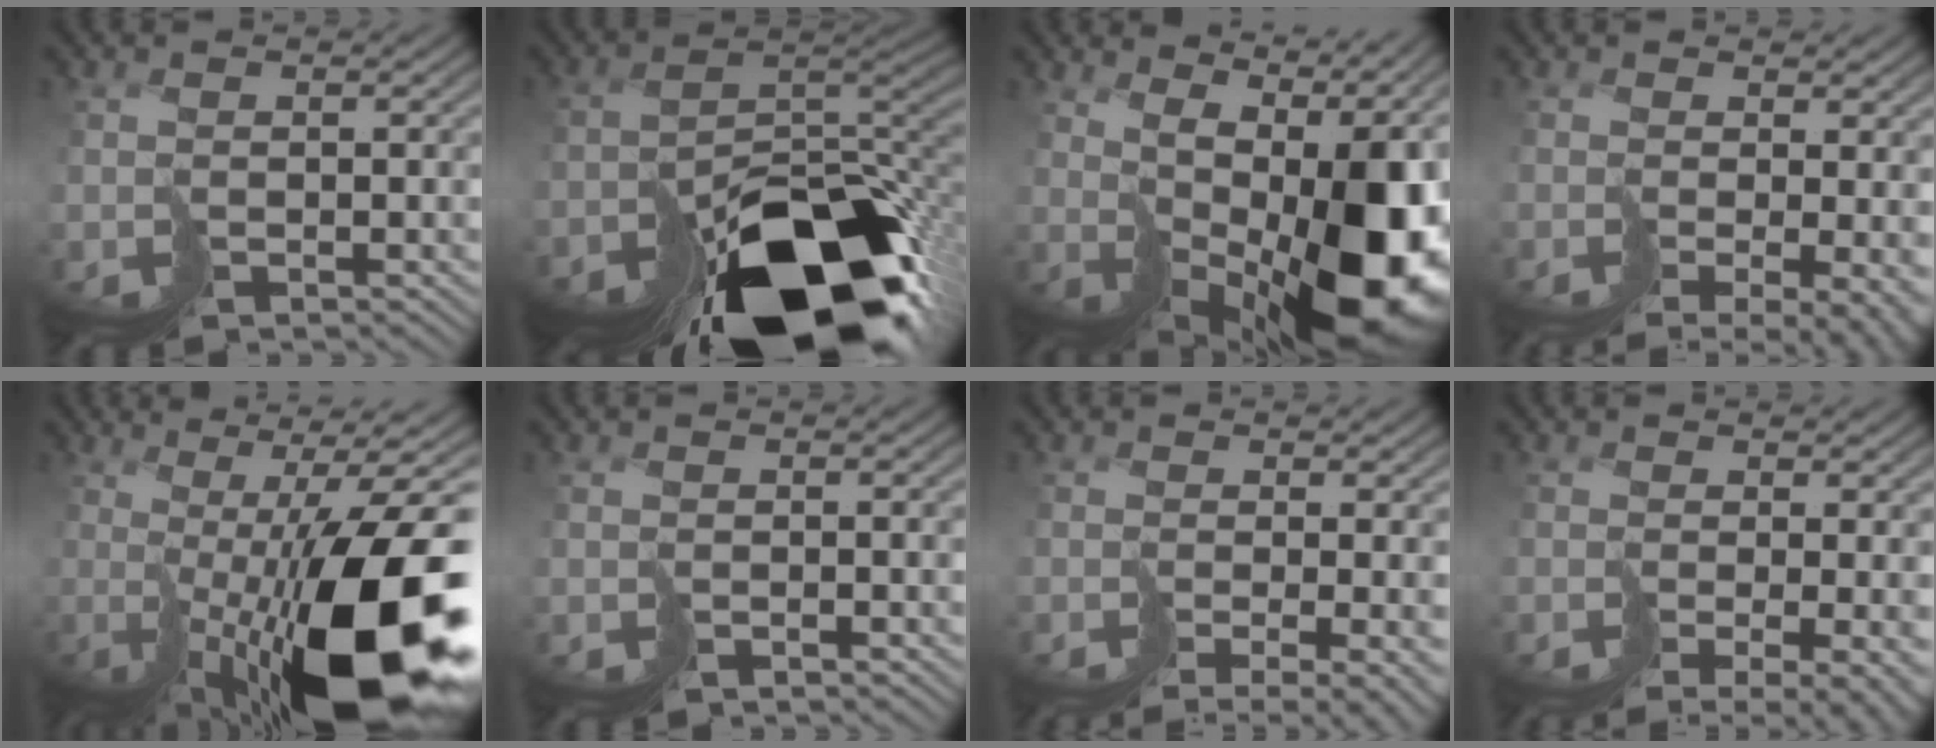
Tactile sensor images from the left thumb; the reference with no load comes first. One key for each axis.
{"total": 18.1, "fx": -12.5, "fy": 8.3, "fz": 10.2, "tx": -0.153, "ty": -0.043, "tz": -0.163}
{"total": 15.2, "fx": 3.2, "fy": 7.1, "fz": 13.1, "tx": -0.132, "ty": -0.009, "tz": 0.081}
{"total": 8.7, "fx": -3.3, "fy": 3.1, "fz": 7.4, "tx": -0.116, "ty": -0.037, "tz": -0.009}
{"total": 16.4, "fx": -2.8, "fy": 4.1, "fz": 15.6, "tx": -0.207, "ty": -0.016, "tz": -0.028}
{"total": 0.8, "fx": -0.8, "fy": -0.1, "fz": -0.2, "tx": 0.009, "ty": -0.001, "tz": -0.013}
{"total": 7.2, "fx": -4.1, "fy": 1.6, "fz": 5.7, "tx": -0.095, "ty": -0.025, "tz": -0.026}
{"total": 8.3, "fx": -3.9, "fy": 2.5, "fz": 6.9, "tx": -0.109, "ty": -0.030, "tz": -0.012}